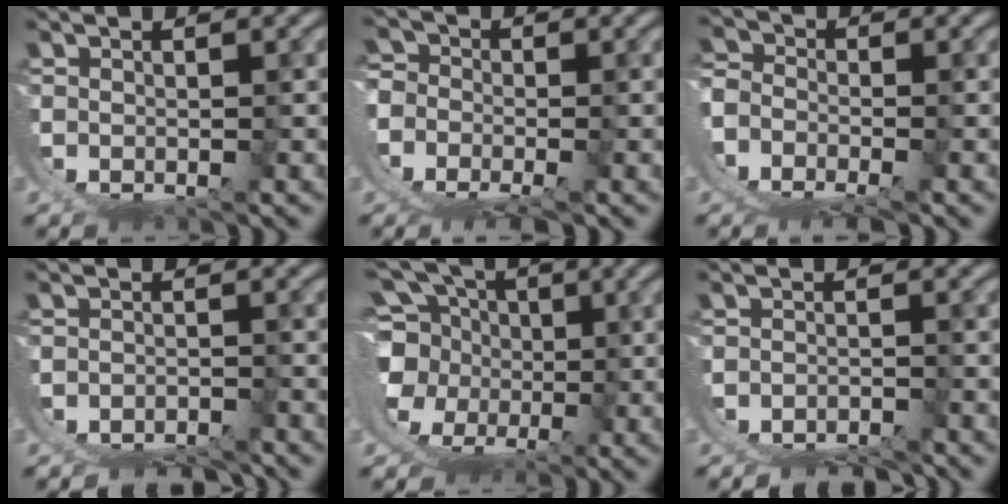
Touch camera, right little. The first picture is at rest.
{"total": 8.5, "force": [-2.4, 7.1, 4.0], "torque": [-0.080, -0.030, -0.044]}
{"total": 6.4, "force": [-3.3, 4.8, 2.7], "torque": [-0.045, -0.022, -0.059]}
{"total": 5.3, "force": [-5.1, 0.9, 0.8], "torque": [-0.006, -0.028, -0.076]}
{"total": 13.0, "force": [0.7, 10.9, 7.1], "torque": [-0.131, -0.038, 0.005]}
{"total": 5.2, "force": [-5.0, 1.0, 1.0], "torque": [-0.011, -0.028, -0.073]}